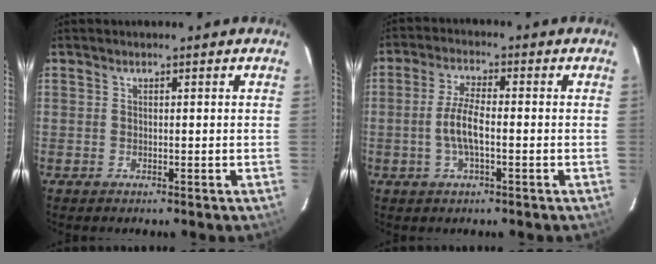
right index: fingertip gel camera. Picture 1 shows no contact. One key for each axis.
{"total": 5.6, "fx": -1.3, "fy": 1.5, "fz": 5.3, "tx": -0.109, "ty": 0.002, "tz": -0.025}